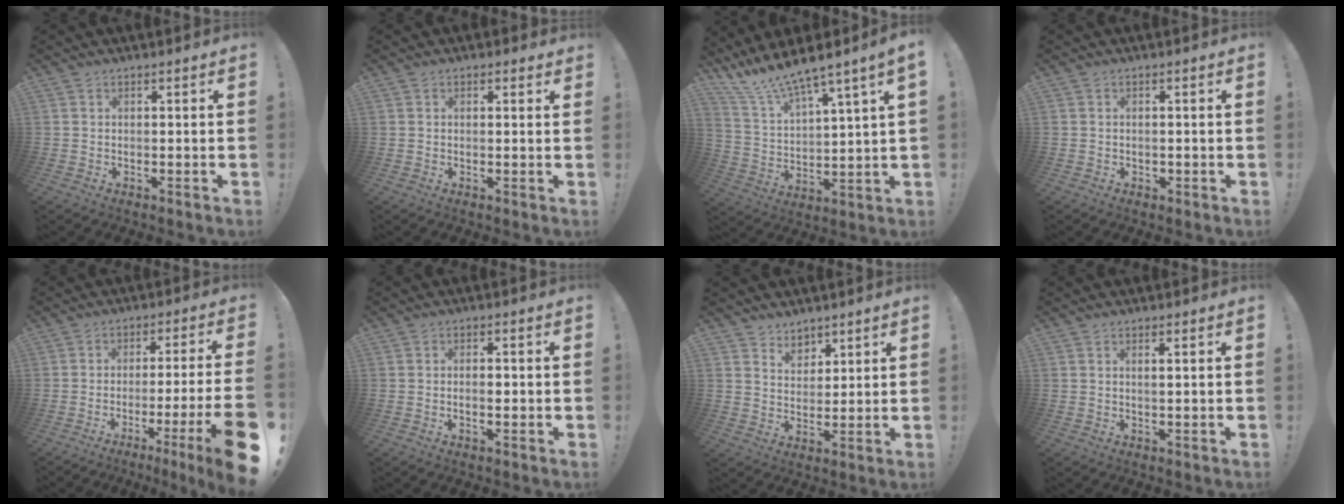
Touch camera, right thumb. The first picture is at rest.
{"total": 1.1, "force": [0.5, 0.9, 0.2], "torque": [0.010, -0.004, 0.007]}
{"total": 10.2, "force": [9.2, 0.6, 4.5], "torque": [-0.105, -0.076, 0.159]}
{"total": 0.6, "force": [0.1, 0.6, 0.1], "torque": [-0.007, 0.005, 0.002]}
{"total": 11.5, "force": [-5.4, -0.4, 10.2], "torque": [-0.148, 0.021, -0.081]}
{"total": 2.1, "force": [-0.9, 0.9, 1.7], "torque": [-0.021, 0.002, -0.018]}
{"total": 6.5, "force": [4.7, 4.5, 0.1], "torque": [0.008, -0.042, 0.090]}
{"total": 1.4, "force": [0.8, -0.5, 1.0], "torque": [-0.006, -0.009, 0.009]}